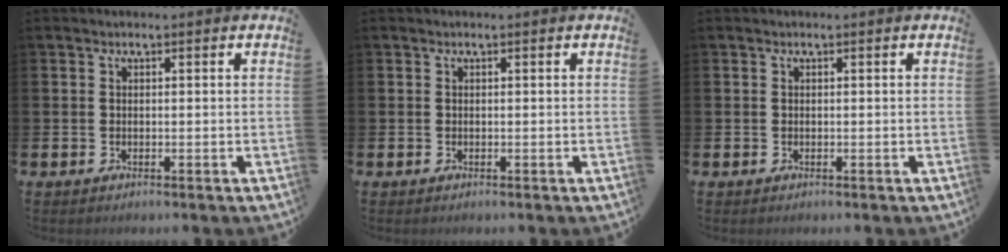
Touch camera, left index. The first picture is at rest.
{"total": 0.0}
{"total": 0.0}